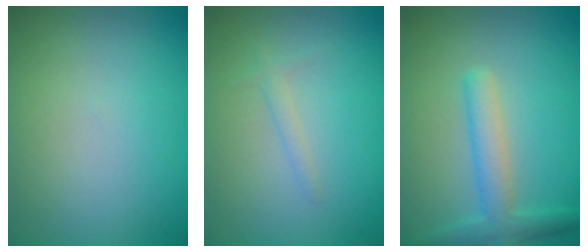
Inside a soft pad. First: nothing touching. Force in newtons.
{"total": 0.9, "press": 0.9, "slide": 0.0}
{"total": 3.3, "press": 3.3, "slide": 0.2}